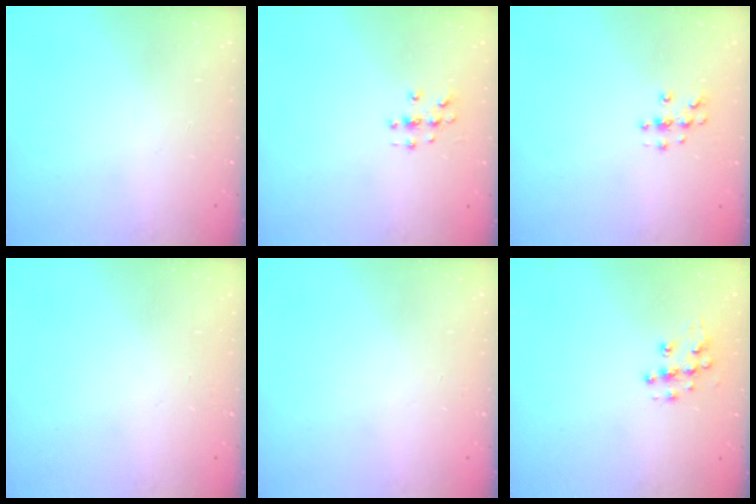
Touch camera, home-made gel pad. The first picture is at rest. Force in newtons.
{"total": 2.8, "press": 2.8, "slide": 0.3}
{"total": 4.0, "press": 4.0, "slide": 0.5}
{"total": 0.0}
{"total": 0.0}
{"total": 9.9, "press": 9.9, "slide": 0.7}